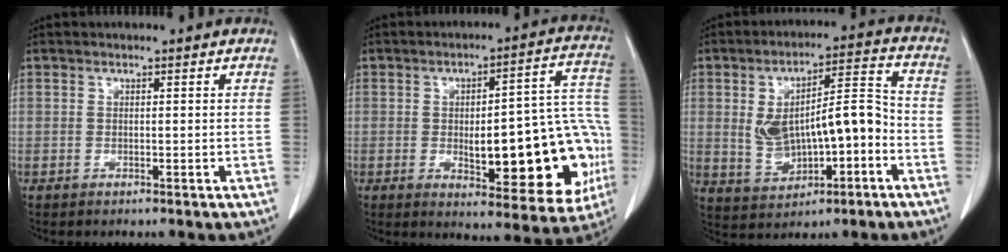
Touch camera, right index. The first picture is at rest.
{"total": 21.6, "force": [-3.9, 6.6, 20.2], "torque": [-0.183, 0.038, -0.026]}
{"total": 12.3, "force": [-1.8, 4.9, 11.2], "torque": [-0.199, 0.032, -0.013]}